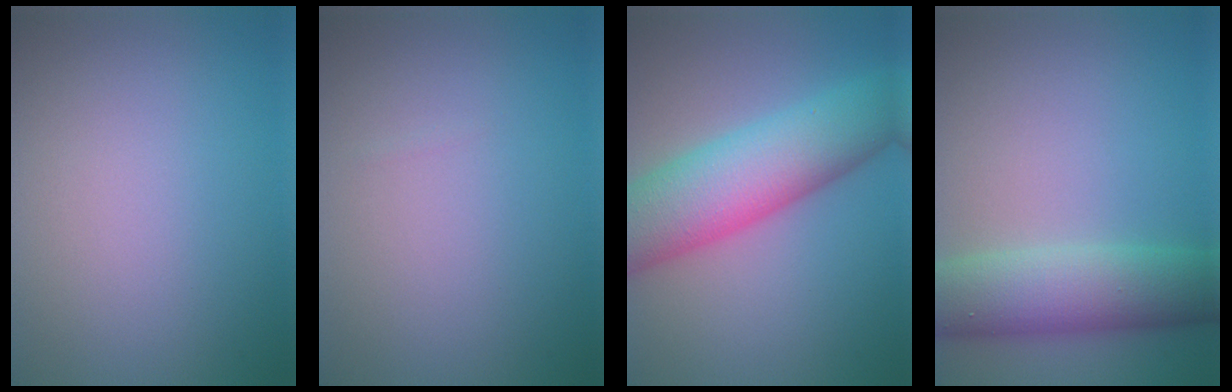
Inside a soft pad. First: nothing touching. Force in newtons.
{"total": 0.0}
{"total": 9.7, "press": 9.7, "slide": 0.3}
{"total": 7.3, "press": 7.3, "slide": 0.4}